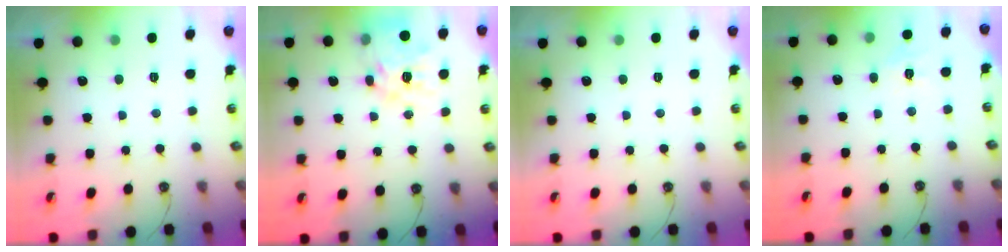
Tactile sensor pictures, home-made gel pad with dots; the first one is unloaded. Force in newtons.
{"total": 14.7, "press": 14.6, "slide": 1.5}
{"total": 0.0}
{"total": 5.3, "press": 5.2, "slide": 0.7}